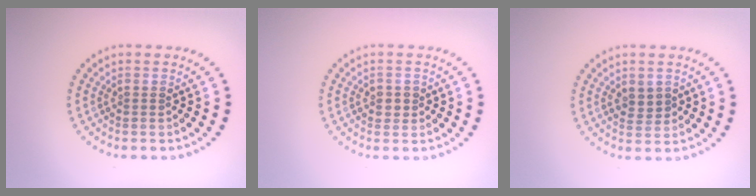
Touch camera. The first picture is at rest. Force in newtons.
{"total": 1.2, "press": 1.2, "slide": 0.4}
{"total": 1.3, "press": 1.2, "slide": 0.6}